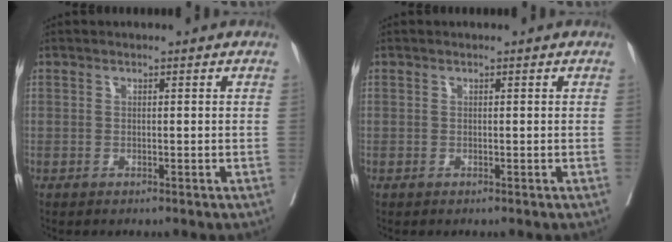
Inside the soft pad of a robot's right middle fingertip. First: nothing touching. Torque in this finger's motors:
{"motor_torque": [0.04, -0.20, 0.07, 0.00]}